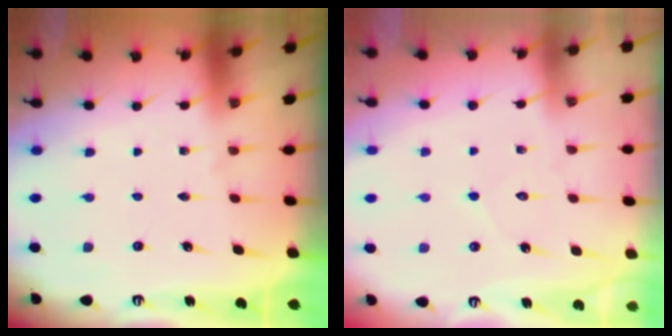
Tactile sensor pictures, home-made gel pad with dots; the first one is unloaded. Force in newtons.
{"total": 3.9, "press": 3.9, "slide": 0.3}